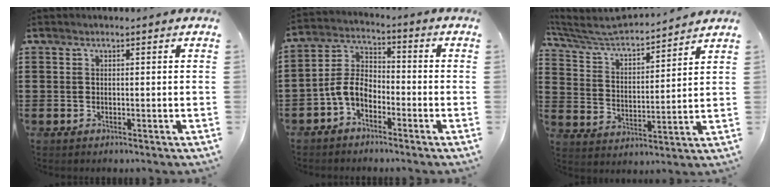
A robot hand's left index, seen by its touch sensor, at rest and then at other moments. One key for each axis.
{"total": 5.4, "fx": -3.4, "fy": 3.0, "fz": 3.0, "tx": -0.086, "ty": 0.000, "tz": -0.076}
{"total": 4.8, "fx": 4.6, "fy": 0.6, "fz": 1.3, "tx": -0.050, "ty": -0.035, "tz": 0.071}